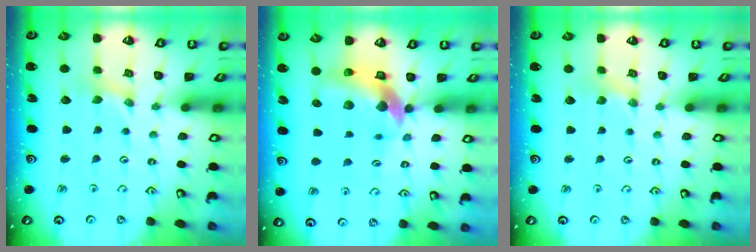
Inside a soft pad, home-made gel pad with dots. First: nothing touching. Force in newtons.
{"total": 12.0, "press": 11.9, "slide": 1.9}
{"total": 0.0}